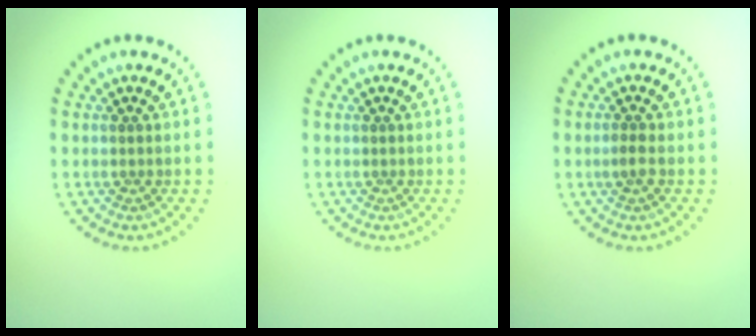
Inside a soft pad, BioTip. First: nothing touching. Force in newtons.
{"total": 0.0}
{"total": 1.2, "press": 1.0, "slide": 0.5}